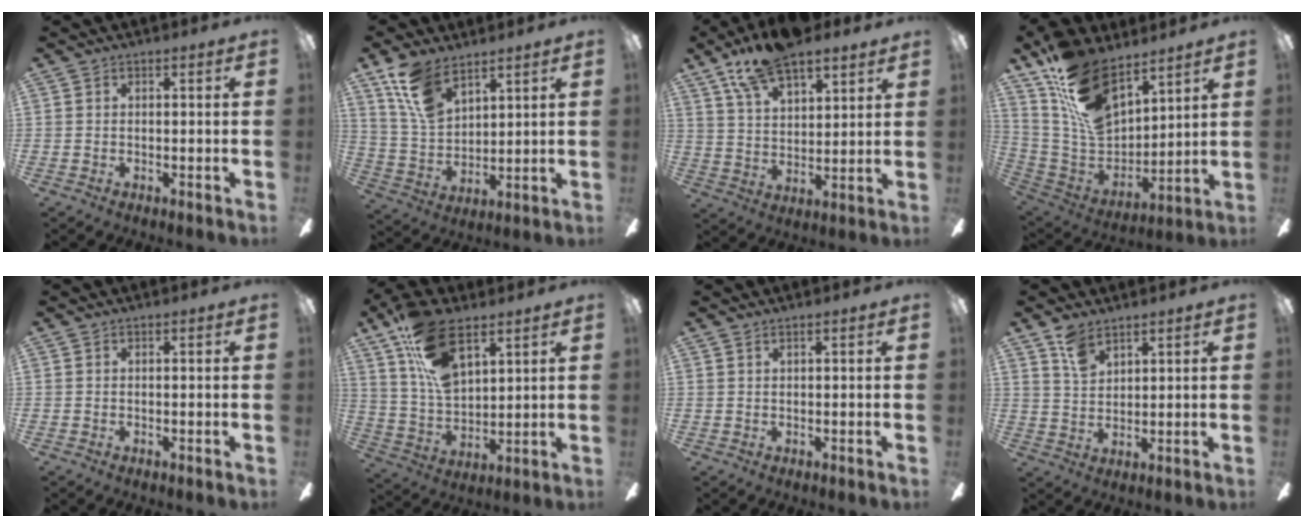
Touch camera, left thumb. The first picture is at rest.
{"total": 11.9, "force": [8.5, 5.6, 6.1], "torque": [-0.144, -0.023, 0.167]}
{"total": 13.6, "force": [10.4, 5.0, 7.2], "torque": [-0.140, -0.041, 0.189]}
{"total": 18.1, "force": [12.2, 8.6, 10.2], "torque": [-0.198, -0.074, 0.226]}
{"total": 0.0}
{"total": 16.4, "force": [9.5, 7.8, 10.8], "torque": [-0.203, -0.035, 0.175]}
{"total": 0.6, "force": [0.5, 0.0, 0.3], "torque": [-0.008, -0.001, 0.010]}
{"total": 6.0, "force": [4.5, 2.8, 2.9], "torque": [-0.059, -0.014, 0.084]}